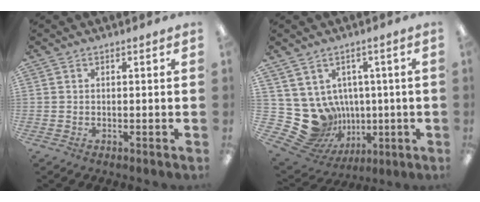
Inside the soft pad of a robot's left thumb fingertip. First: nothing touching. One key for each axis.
{"total": 12.1, "fx": -1.0, "fy": 11.5, "fz": 3.6, "tx": -0.101, "ty": -0.026, "tz": 0.006}